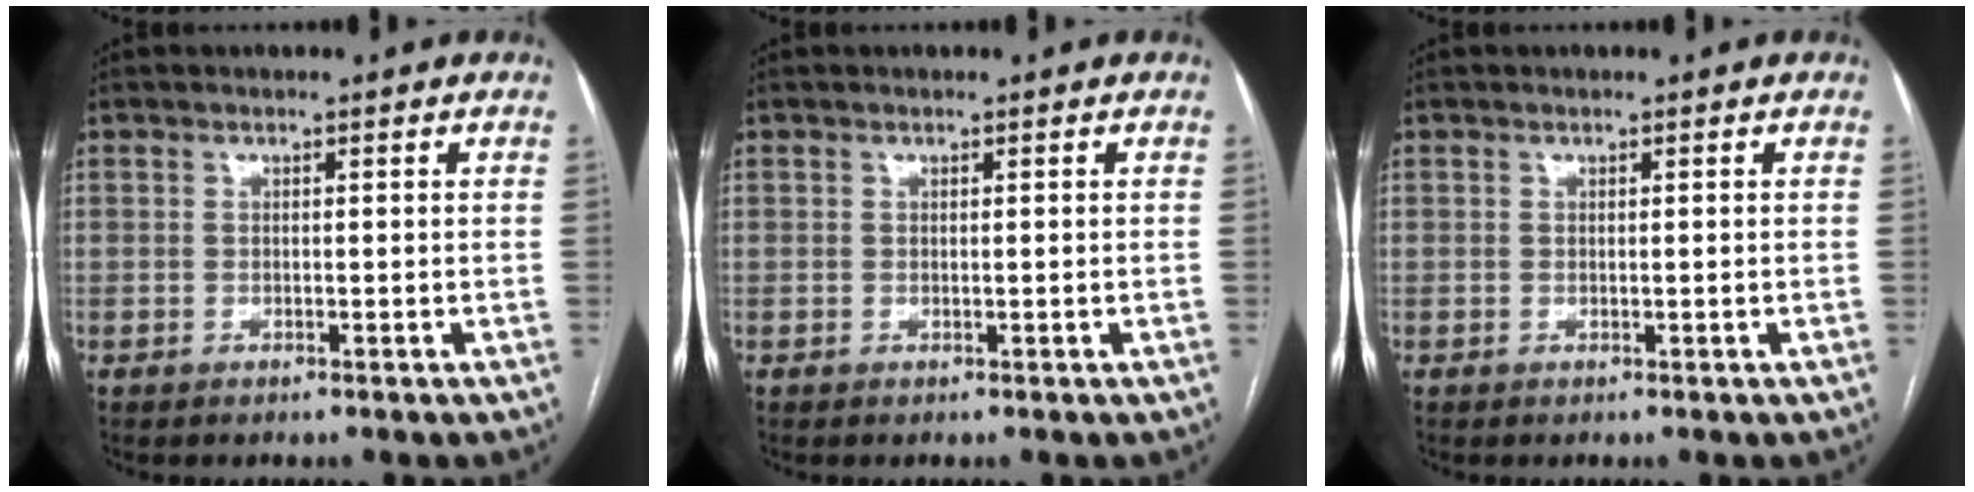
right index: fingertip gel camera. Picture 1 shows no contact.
{"total": 0.0}
{"total": 0.0}